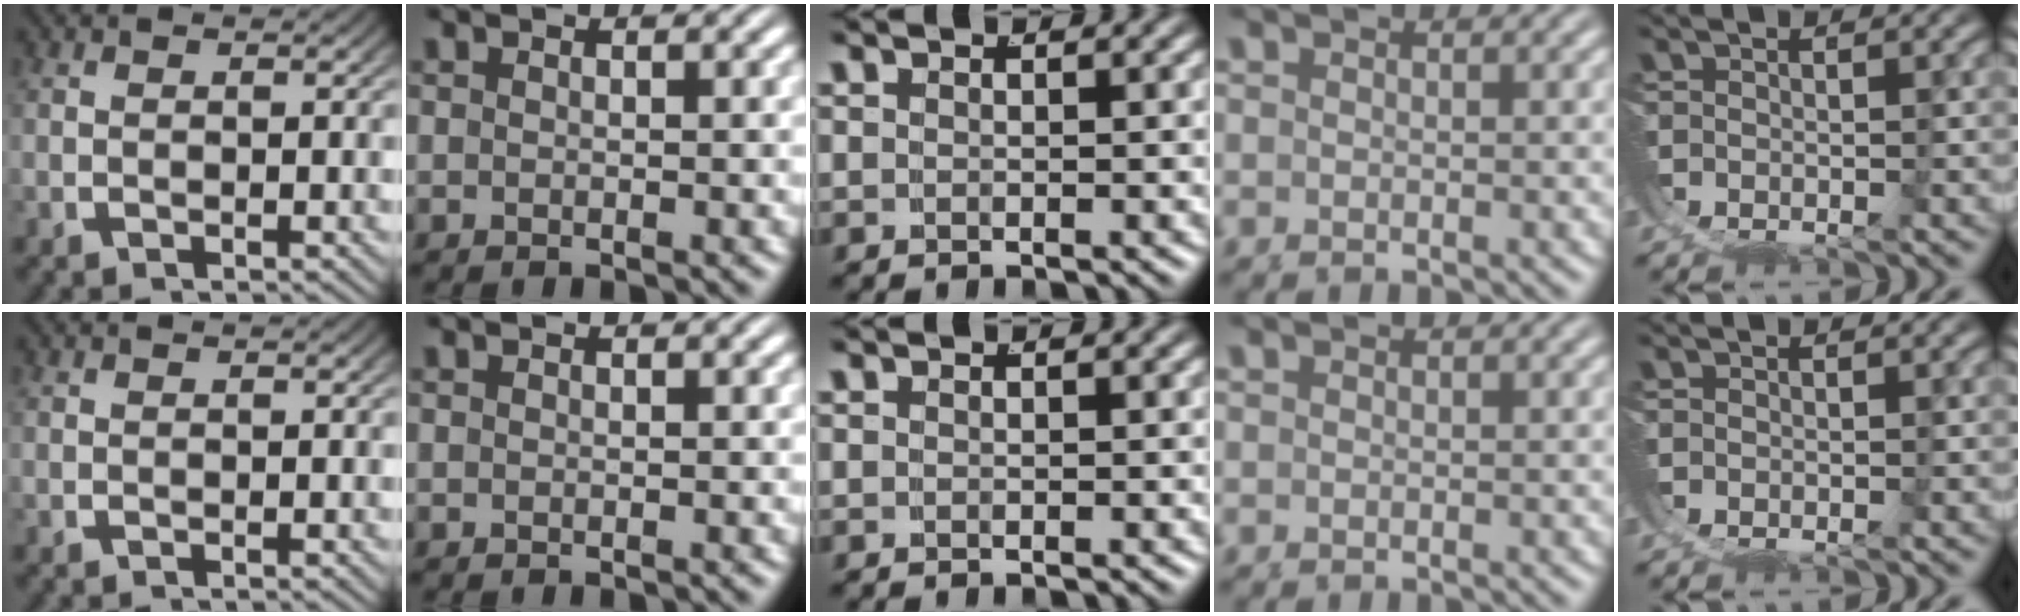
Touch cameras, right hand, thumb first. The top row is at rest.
{}